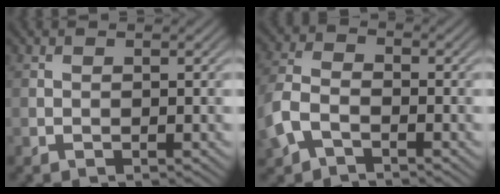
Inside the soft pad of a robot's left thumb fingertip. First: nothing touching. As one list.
[{"total": 5.9, "force": [-2.6, 3.6, 3.9], "torque": [-0.105, -0.002, -0.067]}]